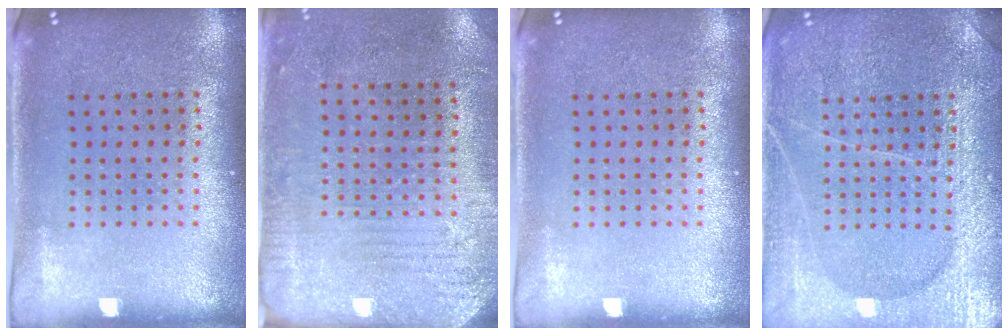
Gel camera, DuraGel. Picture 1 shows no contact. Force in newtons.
{"total": 2.8, "press": 2.4, "slide": 1.4}
{"total": 0.0}
{"total": 4.0, "press": 3.9, "slide": 0.5}